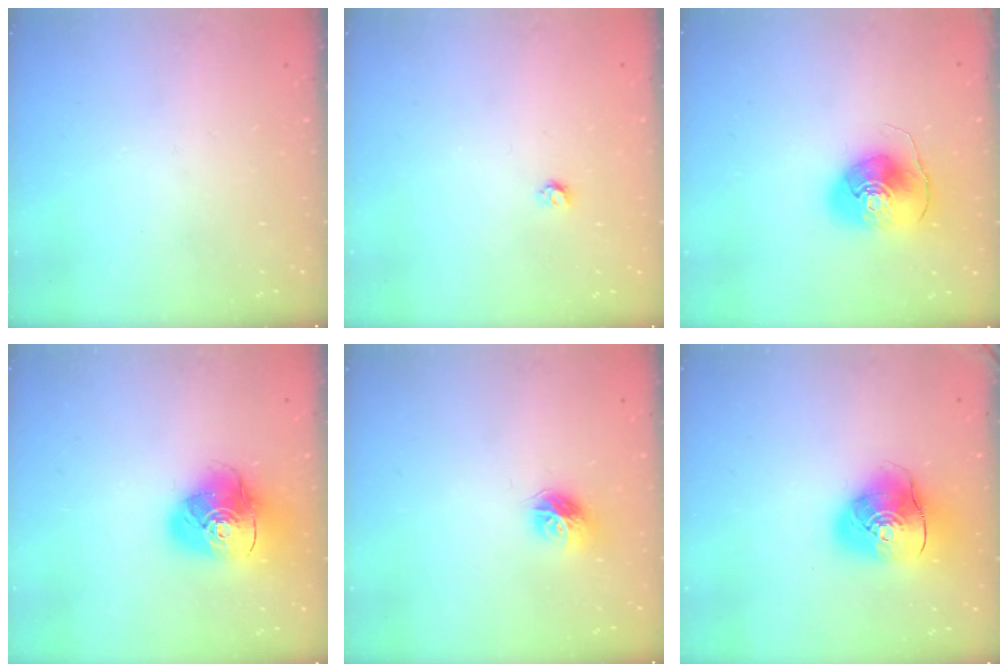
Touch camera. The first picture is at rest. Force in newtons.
{"total": 3.2, "press": 3.2, "slide": 0.3}
{"total": 10.3, "press": 10.2, "slide": 1.5}
{"total": 16.0, "press": 15.9, "slide": 1.8}
{"total": 9.4, "press": 9.4, "slide": 0.5}
{"total": 12.8, "press": 12.6, "slide": 2.1}